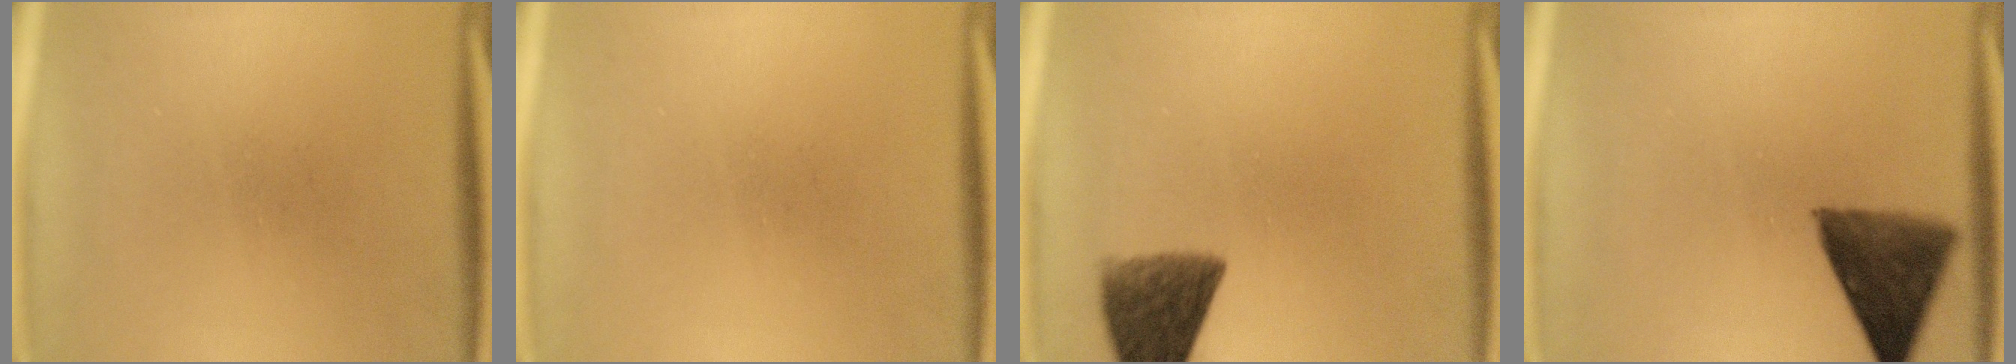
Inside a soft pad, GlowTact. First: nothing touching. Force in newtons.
{"total": 0.0}
{"total": 8.9}
{"total": 9.7}